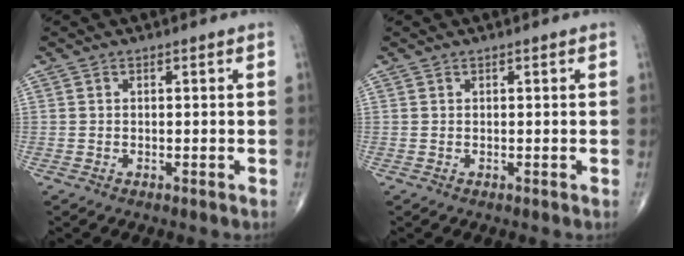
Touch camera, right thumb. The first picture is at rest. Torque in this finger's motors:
{"motor_torque": [0.11, 0.40, -0.06, 0.03, 0.01]}